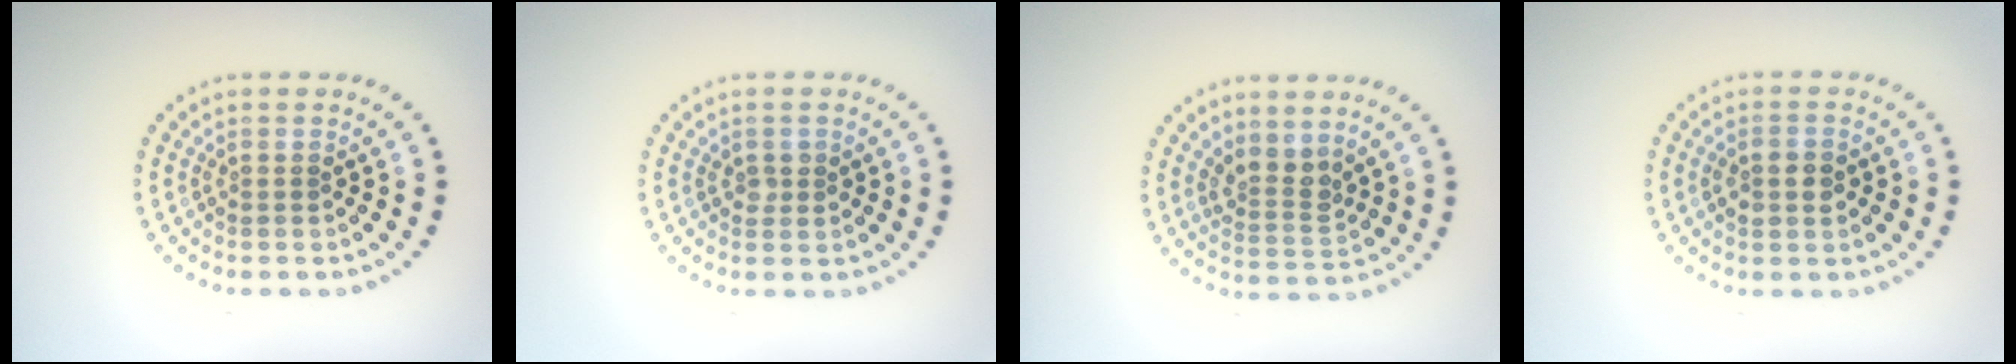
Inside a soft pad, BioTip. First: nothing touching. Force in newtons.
{"total": 1.0, "press": 1.0, "slide": 0.2}
{"total": 2.7, "press": 2.0, "slide": 1.8}
{"total": 1.9, "press": 1.9, "slide": 0.2}